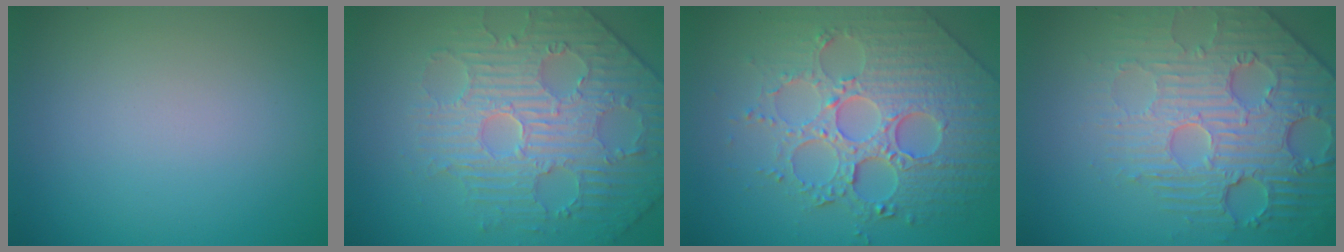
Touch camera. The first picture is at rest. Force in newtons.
{"total": 4.7, "press": 4.7, "slide": 0.2}
{"total": 7.9, "press": 6.0, "slide": 5.1}
{"total": 5.7, "press": 5.0, "slide": 2.7}